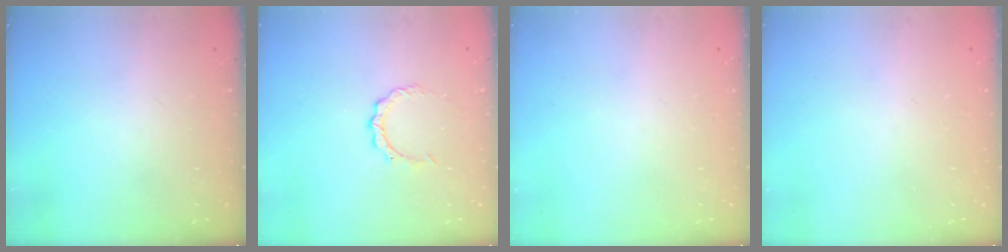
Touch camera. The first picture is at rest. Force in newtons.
{"total": 2.9, "press": 2.9, "slide": 0.2}
{"total": 0.0}
{"total": 1.7, "press": 1.6, "slide": 0.8}